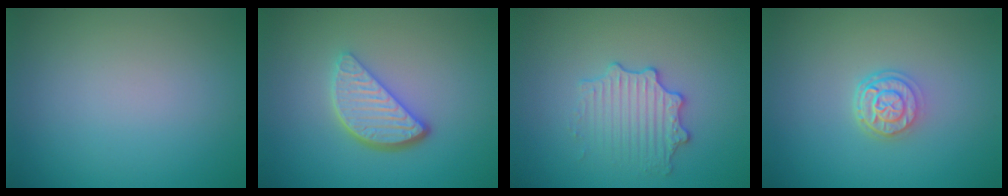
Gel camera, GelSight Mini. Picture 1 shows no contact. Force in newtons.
{"total": 4.0, "press": 3.2, "slide": 2.4}
{"total": 2.9, "press": 2.8, "slide": 0.7}
{"total": 2.8, "press": 2.1, "slide": 1.8}